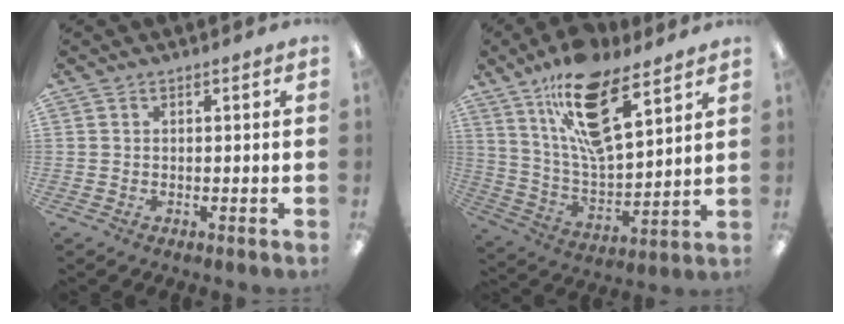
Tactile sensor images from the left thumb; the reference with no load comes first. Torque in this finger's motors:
{"motor_torque": [0.45, 0.51, 1.41, -1.37, 0.17]}